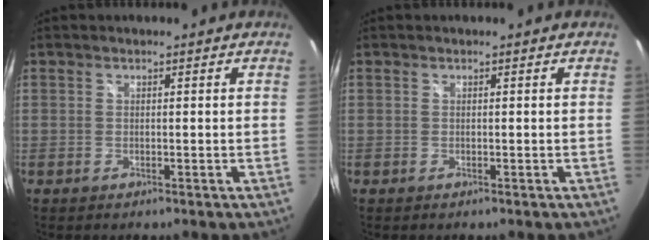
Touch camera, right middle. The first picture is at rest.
{"total": 0.0}